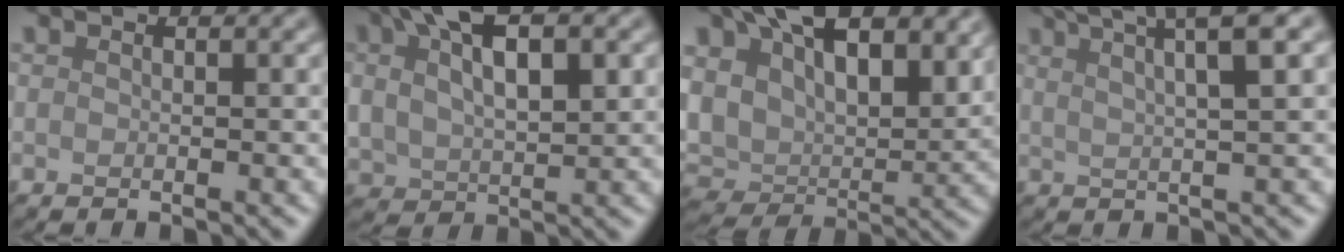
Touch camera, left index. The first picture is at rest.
{"total": 8.2, "force": [3.7, 4.0, 6.2], "torque": [-0.113, 0.017, 0.058]}
{"total": 13.6, "force": [6.0, 8.3, 9.0], "torque": [-0.178, 0.003, 0.105]}
{"total": 7.6, "force": [4.5, 1.8, 5.9], "torque": [-0.068, 0.032, 0.042]}